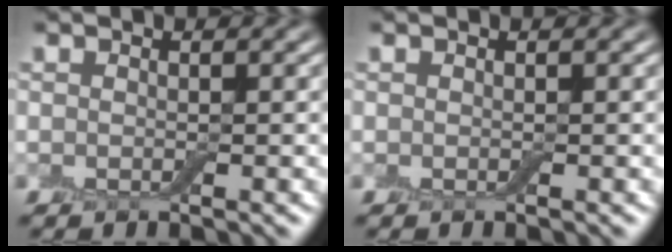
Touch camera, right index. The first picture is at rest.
{"total": 0.0}